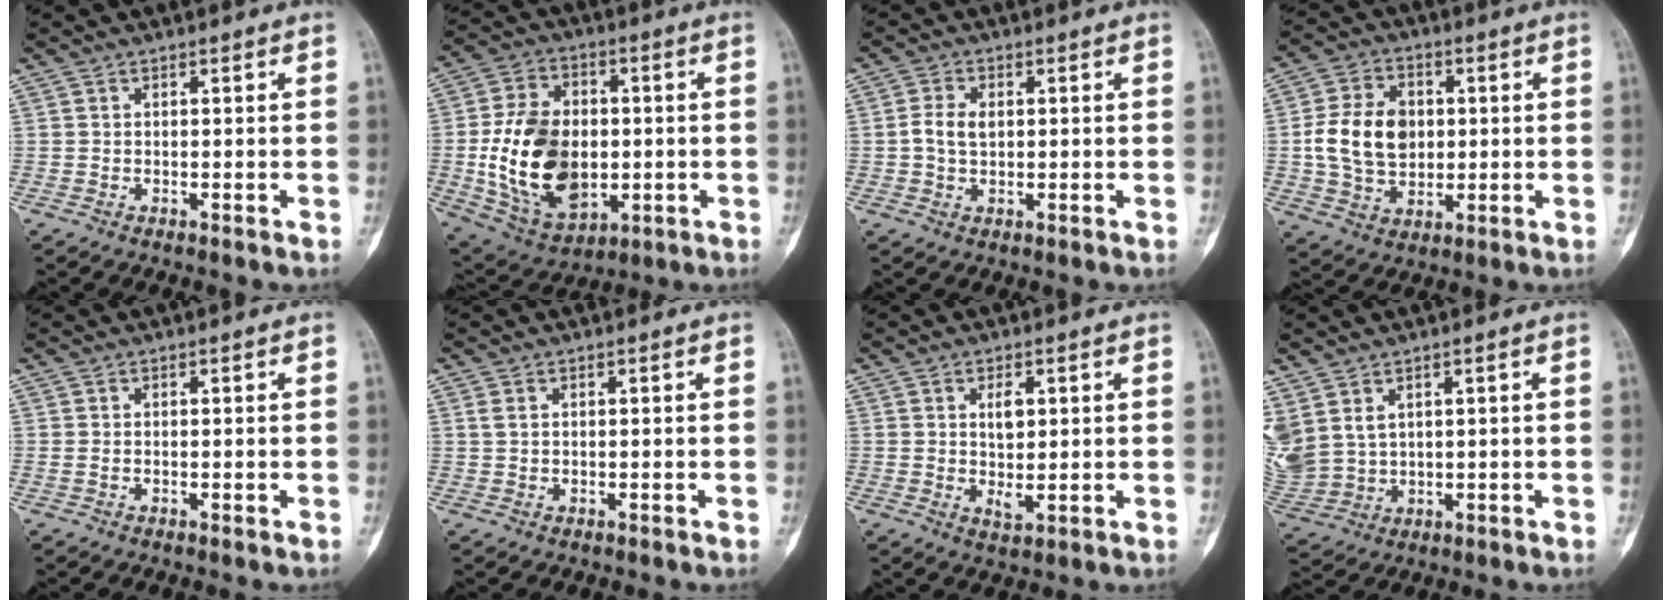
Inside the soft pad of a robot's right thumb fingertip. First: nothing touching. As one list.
[{"total": 20.2, "force": [-1.7, 13.7, 14.7], "torque": [-0.239, 0.002, -0.009]}, {"total": 4.1, "force": [0.3, 2.7, 3.1], "torque": [-0.062, 0.005, 0.005]}, {"total": 12.8, "force": [0.7, 9.5, 8.6], "torque": [-0.134, 0.006, 0.016]}, {"total": 0.6, "force": [0.0, 0.3, 0.6], "torque": [-0.008, 0.000, 0.003]}, {"total": 1.1, "force": [0.4, 0.6, 0.8], "torque": [-0.024, 0.005, 0.013]}, {"total": 4.2, "force": [1.1, 2.1, 3.4], "torque": [-0.052, -0.012, 0.020]}, {"total": 10.4, "force": [4.0, 7.3, 6.2], "torque": [-0.162, -0.007, 0.102]}]